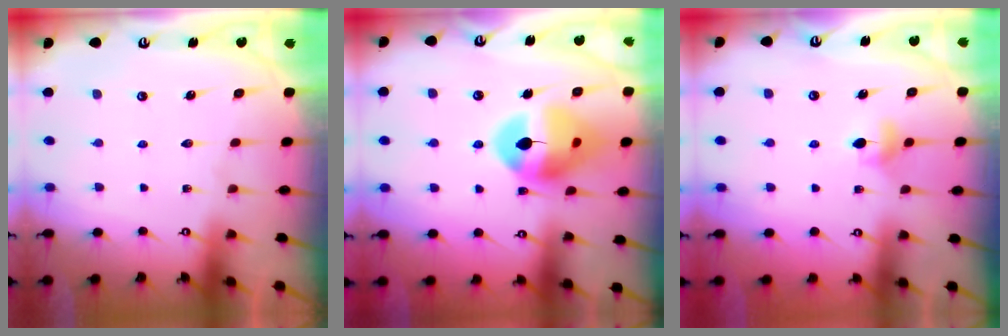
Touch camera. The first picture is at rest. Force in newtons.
{"total": 14.5, "press": 14.4, "slide": 1.6}
{"total": 4.8, "press": 4.8, "slide": 0.7}